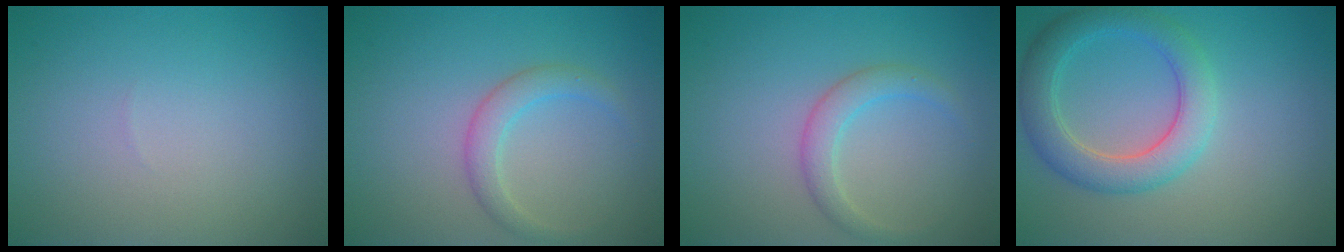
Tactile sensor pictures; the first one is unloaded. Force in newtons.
{"total": 2.3, "press": 2.3, "slide": 0.0}
{"total": 2.3, "press": 2.3, "slide": 0.0}
{"total": 4.7, "press": 4.7, "slide": 0.2}